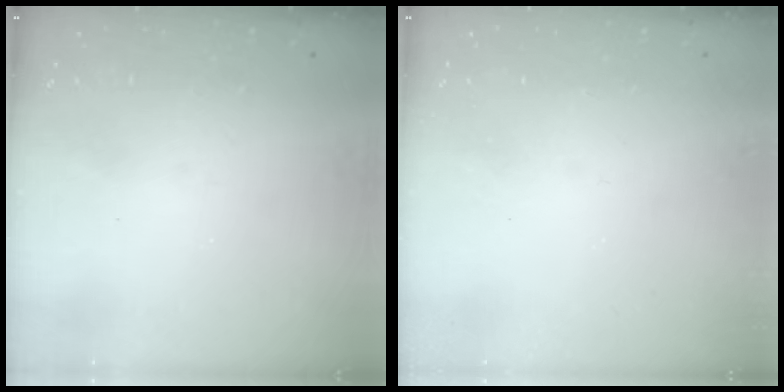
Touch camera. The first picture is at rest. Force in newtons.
{"total": 0.0}